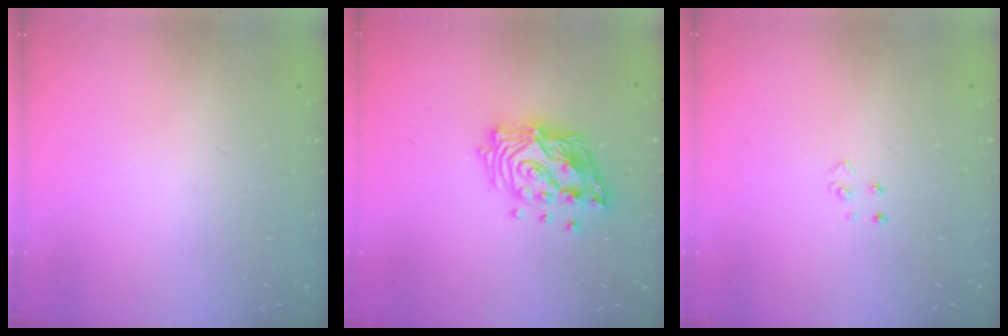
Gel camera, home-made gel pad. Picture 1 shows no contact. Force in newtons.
{"total": 17.9, "press": 17.8, "slide": 2.1}
{"total": 2.6, "press": 2.6, "slide": 0.3}